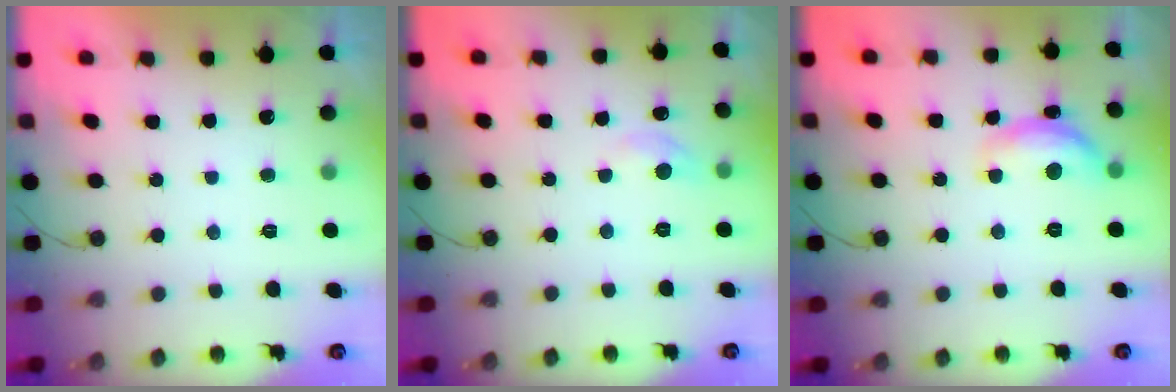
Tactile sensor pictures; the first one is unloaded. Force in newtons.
{"total": 6.3, "press": 6.3, "slide": 0.9}
{"total": 11.3, "press": 11.3, "slide": 0.6}